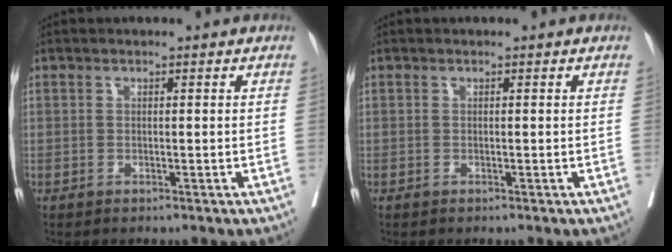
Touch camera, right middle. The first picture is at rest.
{"total": 0.0}